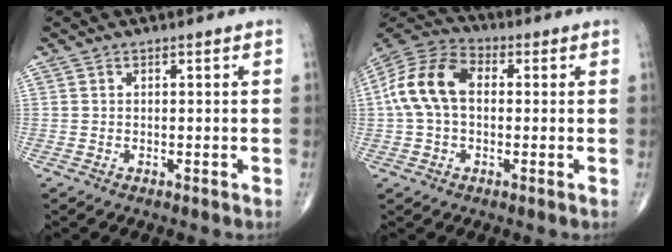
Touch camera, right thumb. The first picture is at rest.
{"total": 12.8, "force": [0.9, 8.4, 9.6], "torque": [-0.192, 0.035, 0.007]}